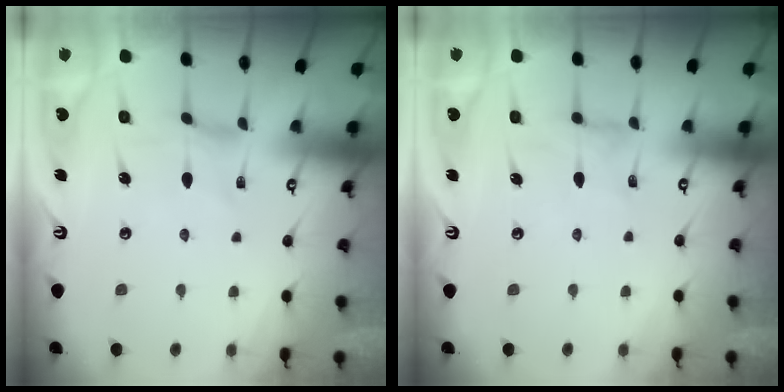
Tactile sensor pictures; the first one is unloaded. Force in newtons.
{"total": 0.8, "press": 0.7, "slide": 0.3}